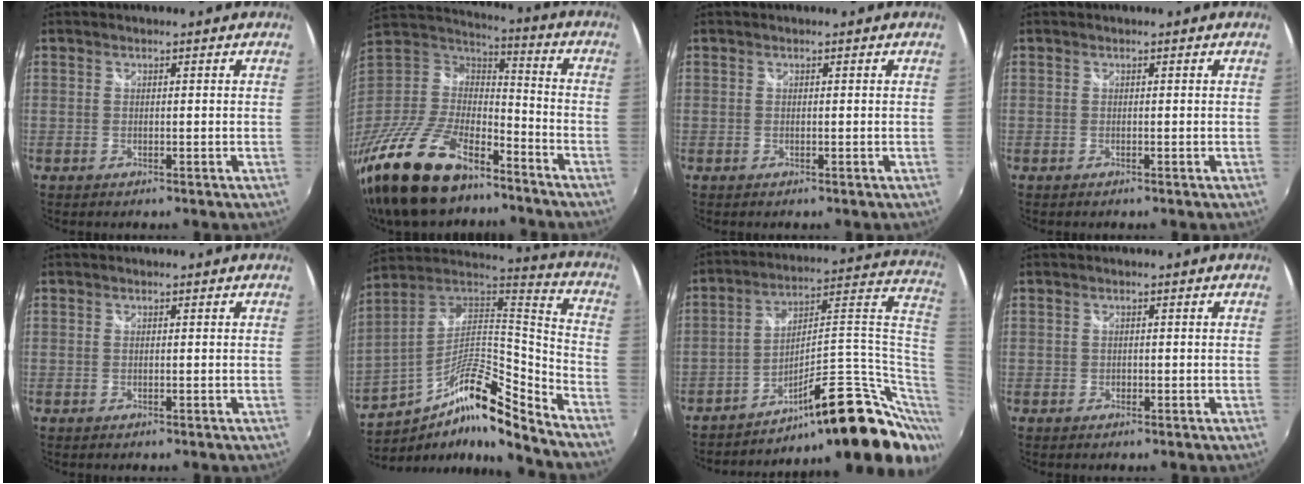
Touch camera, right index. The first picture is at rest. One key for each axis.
{"total": 25.6, "fx": -17.7, "fy": 11.1, "fz": 14.8, "tx": -0.319, "ty": -0.020, "tz": -0.308}
{"total": 0.0}
{"total": 0.0}
{"total": 0.0}
{"total": 18.7, "fx": -11.2, "fy": 4.3, "fz": 14.4, "tx": -0.261, "ty": 0.003, "tz": -0.208}
{"total": 21.4, "fx": -8.2, "fy": 6.9, "fz": 18.5, "tx": -0.233, "ty": 0.033, "tz": -0.116}
{"total": 0.8, "fx": -0.3, "fy": 0.8, "fz": 0.2, "tx": -0.002, "ty": -0.002, "tz": -0.004}